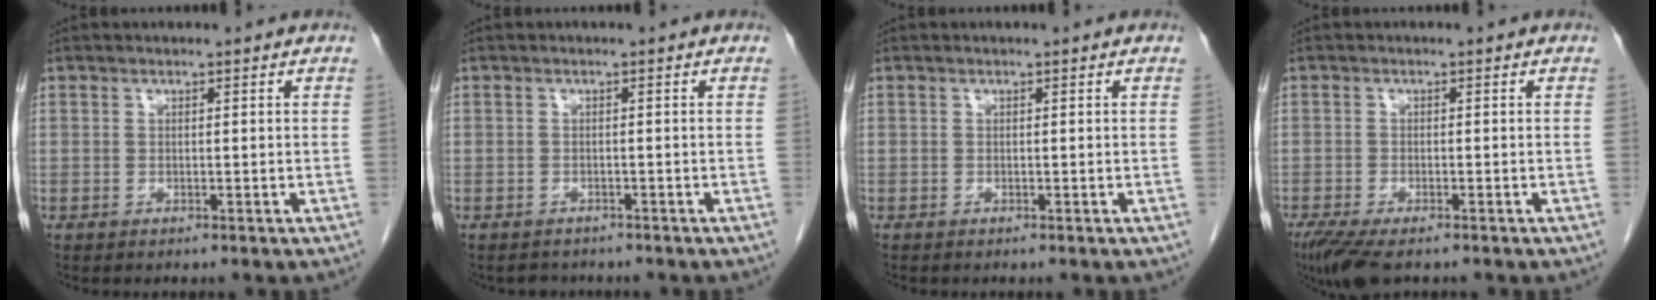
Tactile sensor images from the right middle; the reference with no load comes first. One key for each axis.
{"total": 2.2, "fx": -2.0, "fy": 1.0, "fz": -0.1, "tx": -0.004, "ty": -0.001, "tz": -0.030}
{"total": 0.0}
{"total": 6.6, "fx": -4.9, "fy": 1.8, "fz": 4.1, "tx": -0.071, "ty": -0.016, "tz": -0.081}